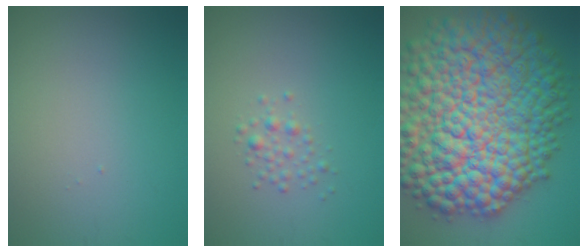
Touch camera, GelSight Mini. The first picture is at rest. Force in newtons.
{"total": 1.3, "press": 1.3, "slide": 0.1}
{"total": 18.0, "press": 18.0, "slide": 0.1}